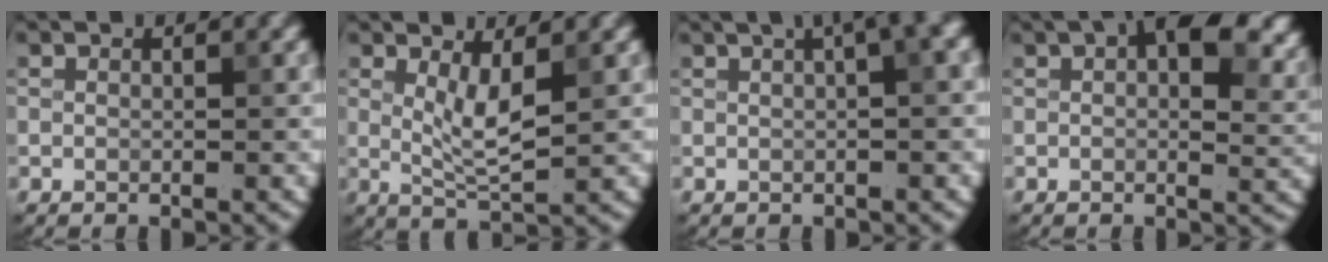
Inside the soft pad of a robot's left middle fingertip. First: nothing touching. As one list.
[{"total": 3.1, "force": [0.8, 0.8, 2.9], "torque": [-0.055, -0.012, 0.019]}, {"total": 6.1, "force": [2.8, 2.0, 5.0], "torque": [-0.046, 0.029, 0.027]}, {"total": 11.4, "force": [4.7, 5.9, 8.5], "torque": [-0.086, 0.016, 0.059]}]